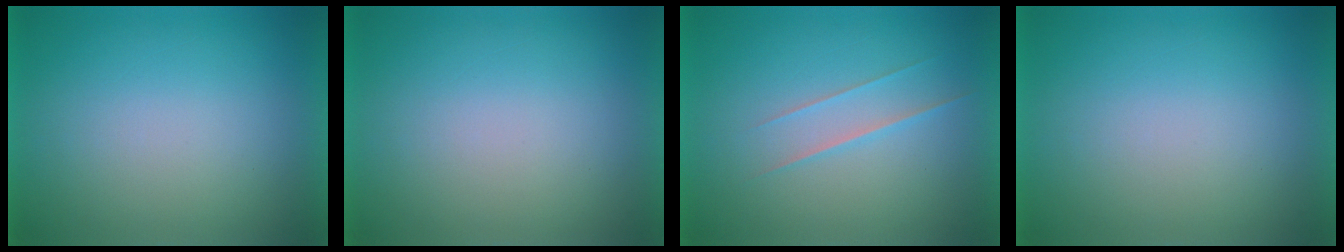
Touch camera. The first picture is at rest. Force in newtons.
{"total": 0.0}
{"total": 1.7}
{"total": 0.0}